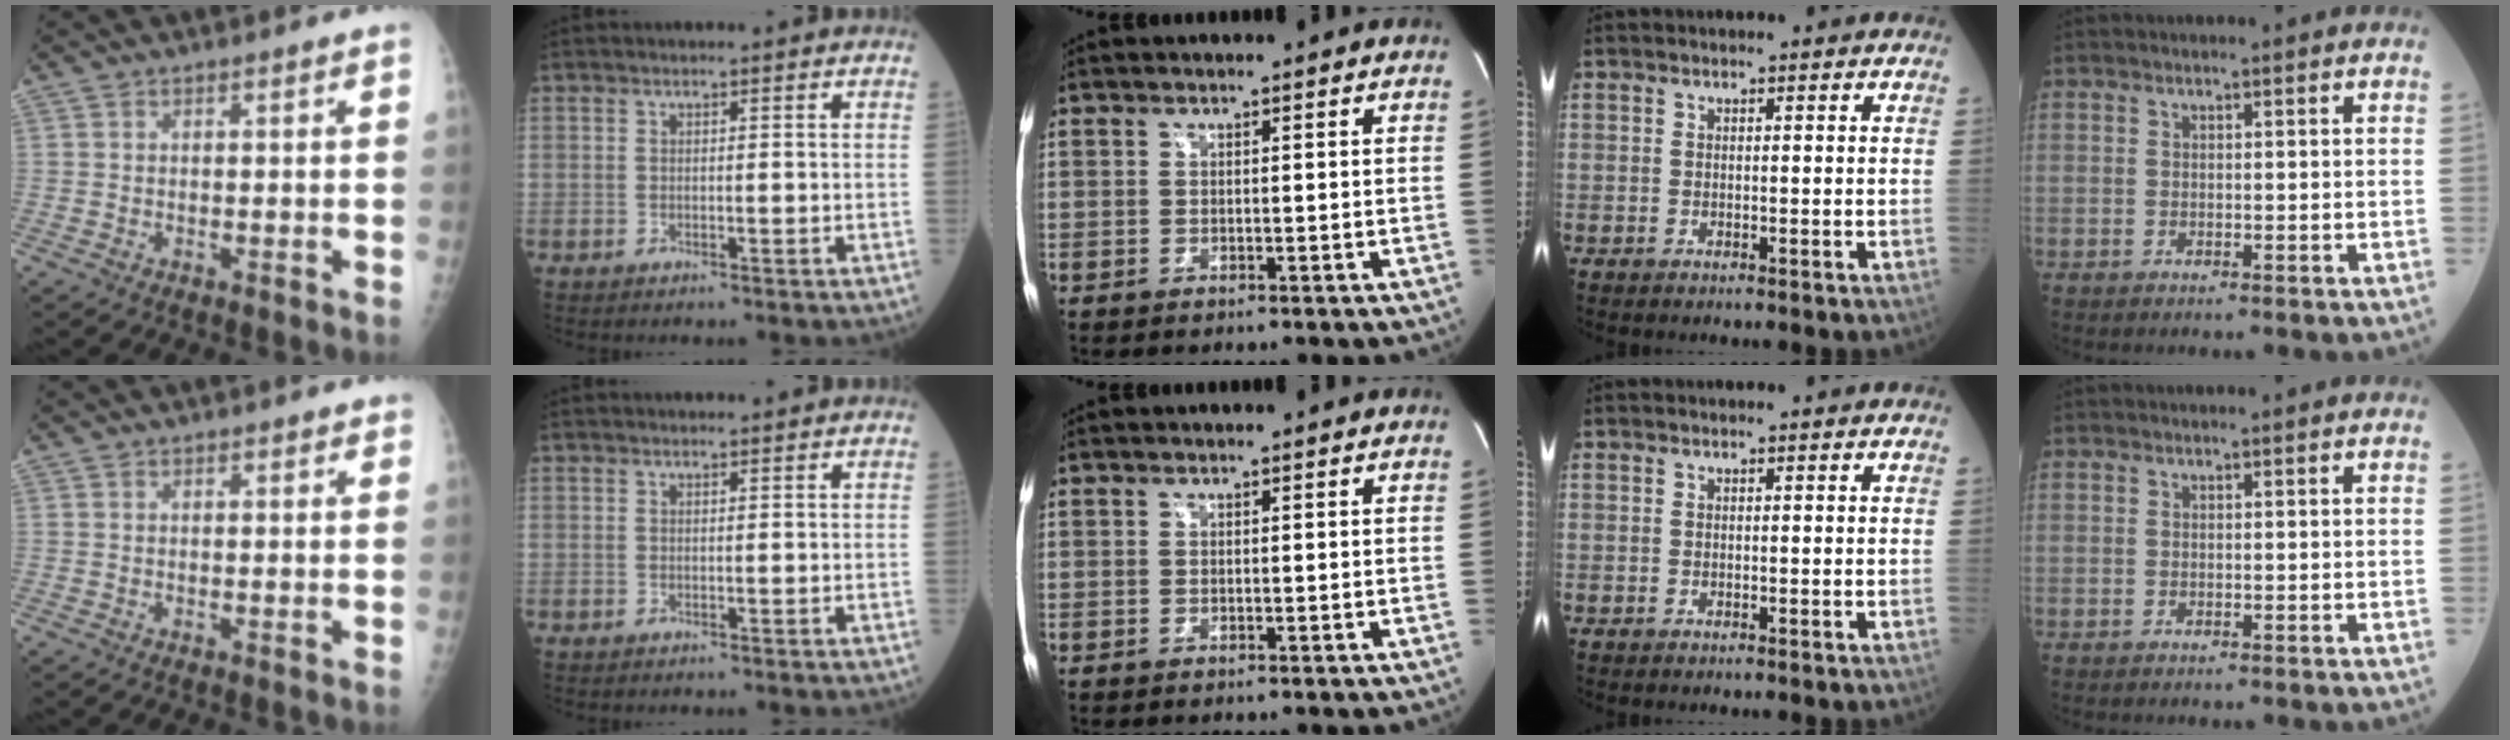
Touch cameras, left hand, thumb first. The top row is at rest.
{"thumb": {"total": 1.0, "force": [0.8, 0.6, 0.1], "torque": [0.009, -0.005, 0.005]}, "index": {"total": 0.6, "force": [0.6, 0.1, 0.0], "torque": [-0.002, 0.002, 0.008]}}